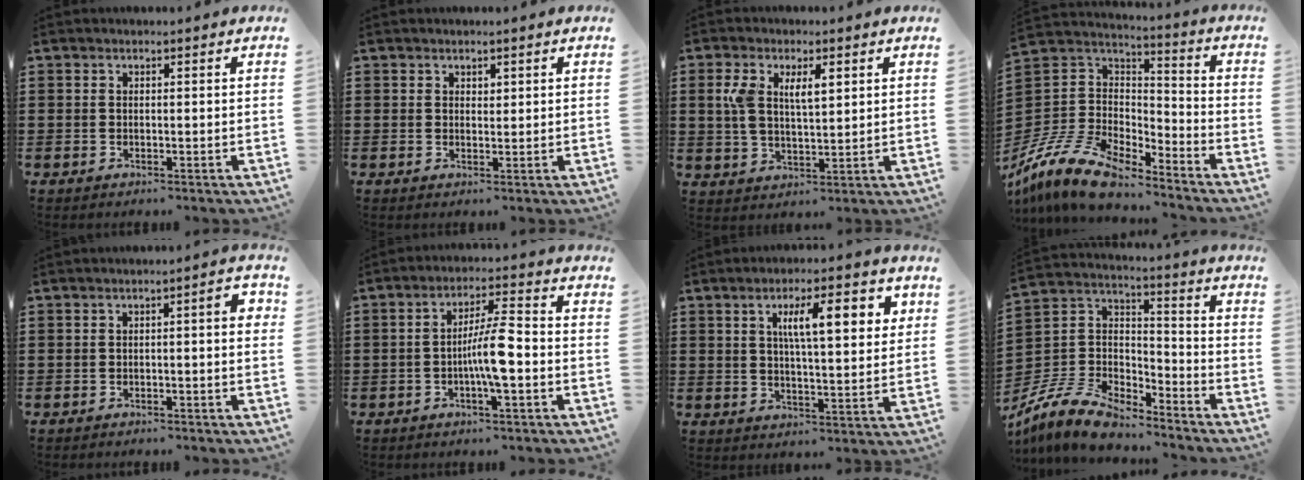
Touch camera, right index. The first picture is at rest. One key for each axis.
{"total": 1.0, "fx": 0.8, "fy": 0.6, "fz": 0.2, "tx": -0.005, "ty": 0.002, "tz": 0.016}
{"total": 6.2, "fx": 2.1, "fy": 2.9, "fz": 5.0, "tx": -0.108, "ty": 0.009, "tz": 0.036}
{"total": 12.6, "fx": -10.9, "fy": 4.0, "fz": 4.9, "tx": -0.132, "ty": 0.015, "tz": -0.218}
{"total": 2.0, "fx": -0.8, "fy": 0.3, "fz": 1.8, "tx": -0.032, "ty": 0.002, "tz": -0.016}
{"total": 7.1, "fx": -1.7, "fy": 1.2, "fz": 6.8, "tx": -0.123, "ty": 0.004, "tz": -0.035}
{"total": 9.0, "fx": 3.2, "fy": 2.6, "fz": 8.0, "tx": -0.145, "ty": 0.005, "tz": 0.048}
{"total": 10.3, "fx": -9.1, "fy": 3.2, "fz": 3.4, "tx": -0.096, "ty": 0.014, "tz": -0.188}